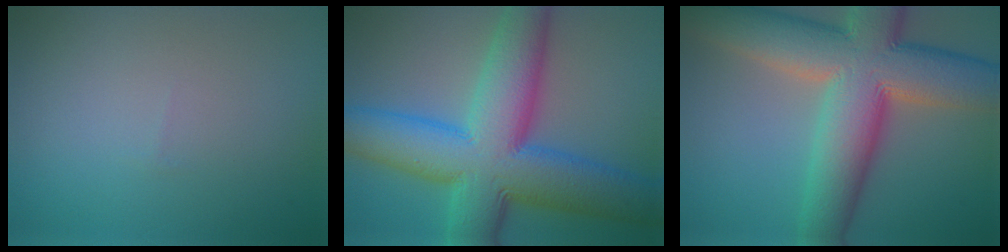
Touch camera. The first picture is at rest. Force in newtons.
{"total": 13.9, "press": 13.9, "slide": 0.0}
{"total": 13.7, "press": 13.7, "slide": 0.8}